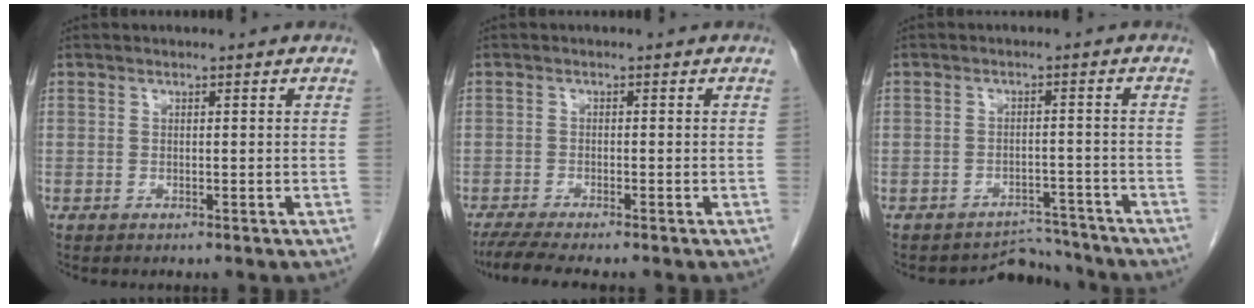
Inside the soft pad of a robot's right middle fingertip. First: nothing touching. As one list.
[{"total": 5.5, "force": [-4.6, 0.1, 3.0], "torque": [-0.049, -0.016, -0.077]}, {"total": 4.2, "force": [-3.8, 0.9, -1.4], "torque": [0.026, 0.022, -0.054]}]